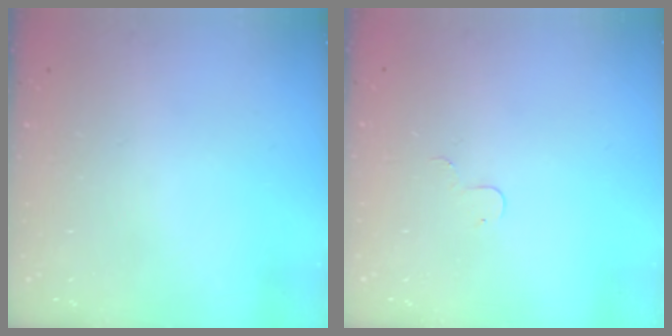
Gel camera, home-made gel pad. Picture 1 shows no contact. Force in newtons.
{"total": 3.6, "press": 3.6, "slide": 0.4}